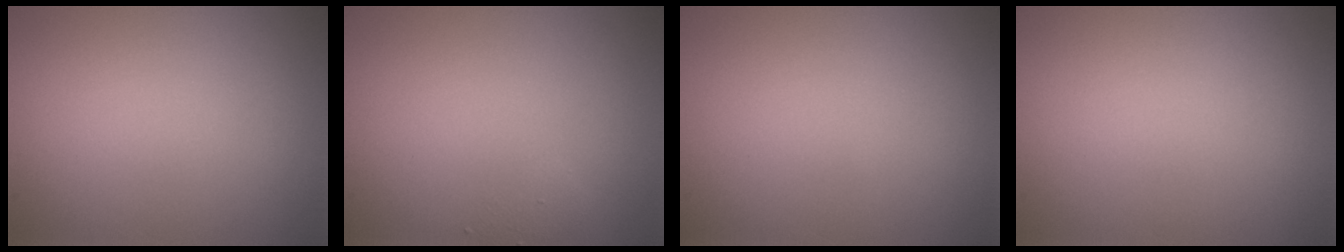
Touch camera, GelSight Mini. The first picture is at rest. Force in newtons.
{"total": 0.8, "press": 0.8, "slide": 0.0}
{"total": 0.0}
{"total": 0.0}